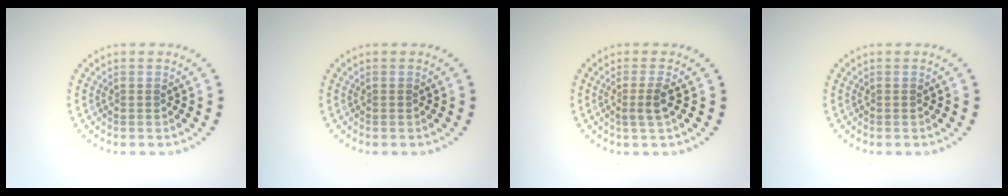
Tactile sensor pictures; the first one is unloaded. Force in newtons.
{"total": 0.0}
{"total": 1.8, "press": 1.3, "slide": 1.2}
{"total": 0.0}